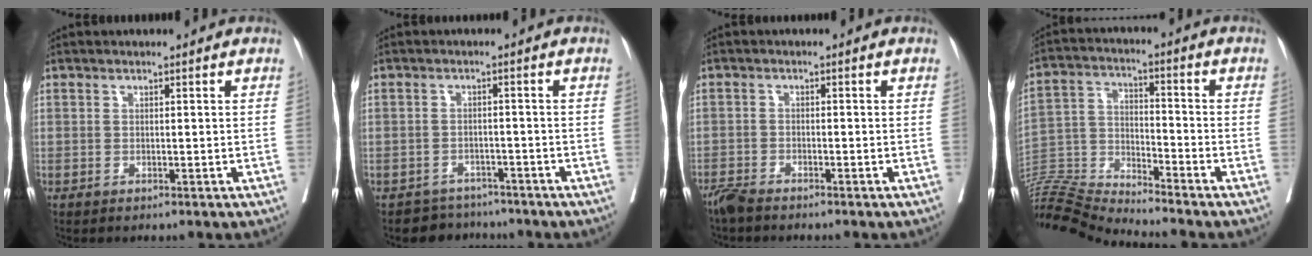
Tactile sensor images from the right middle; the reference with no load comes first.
{"total": 3.4, "force": [-2.9, 1.4, -0.9], "torque": [0.017, 0.008, -0.048]}
{"total": 2.4, "force": [-2.3, 0.2, 0.9], "torque": [-0.018, -0.006, -0.046]}
{"total": 12.6, "force": [-12.2, -1.7, 2.3], "torque": [-0.043, 0.026, -0.230]}